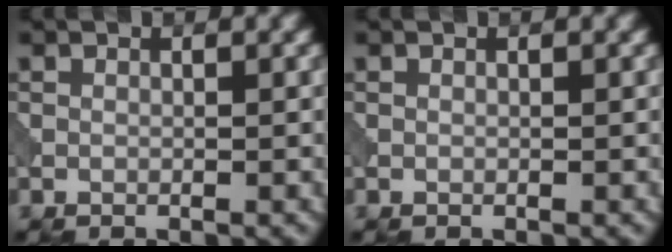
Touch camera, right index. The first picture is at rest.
{"total": 0.0}